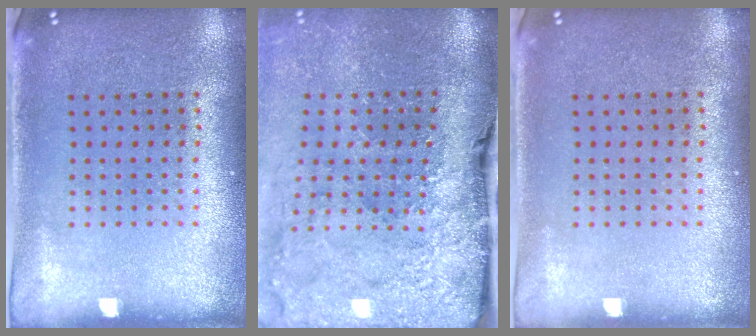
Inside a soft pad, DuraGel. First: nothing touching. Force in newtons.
{"total": 4.7, "press": 3.6, "slide": 3.0}
{"total": 0.0}